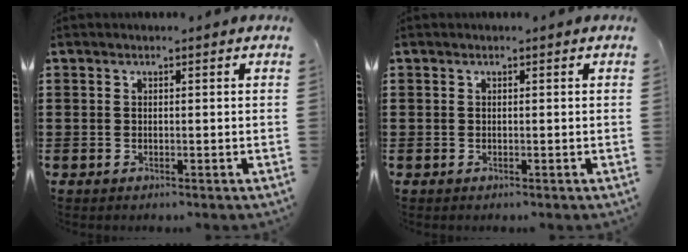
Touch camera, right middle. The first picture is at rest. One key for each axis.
{"total": 0.0}